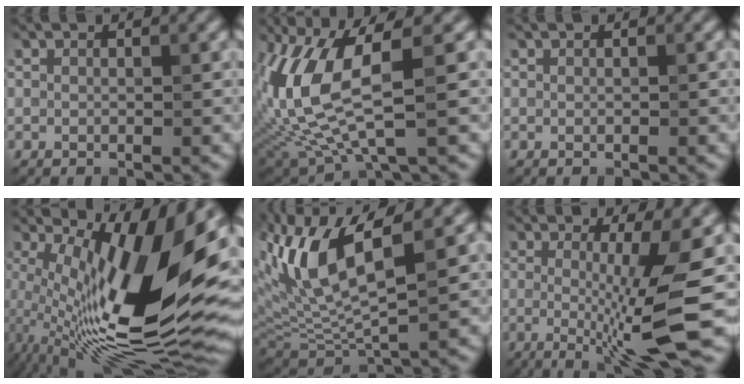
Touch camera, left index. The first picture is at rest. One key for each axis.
{"total": 8.9, "fx": 1.6, "fy": 2.9, "fz": 8.2, "tx": -0.194, "ty": -0.012, "tz": 0.038}
{"total": 0.0}
{"total": 15.6, "fx": 1.9, "fy": 5.0, "fz": 14.7, "tx": -0.248, "ty": -0.006, "tz": 0.032}
{"total": 9.9, "fx": 3.6, "fy": 3.4, "fz": 8.6, "tx": -0.183, "ty": 0.004, "tz": 0.068}
{"total": 8.1, "fx": -0.6, "fy": 1.2, "fz": 8.0, "tx": -0.123, "ty": -0.018, "tz": -0.006}